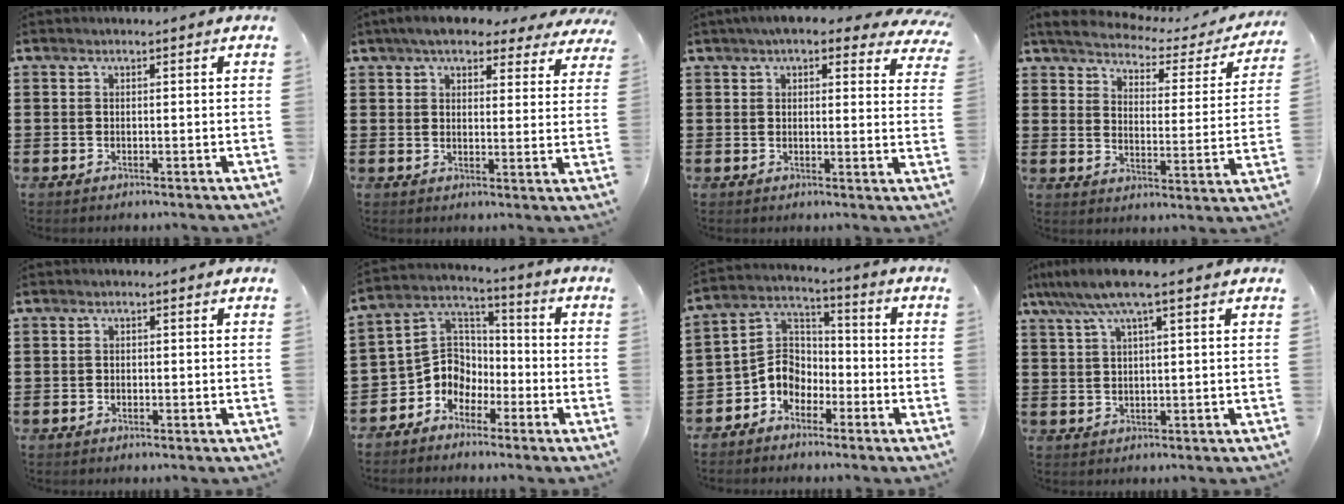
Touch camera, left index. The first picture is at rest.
{"total": 5.8, "force": [5.1, 1.7, 2.3], "torque": [-0.058, -0.007, 0.092]}
{"total": 5.1, "force": [4.2, 1.3, 2.6], "torque": [-0.057, -0.007, 0.074]}
{"total": 3.6, "force": [3.3, 0.7, 1.0], "torque": [-0.043, -0.024, 0.050]}
{"total": 0.5, "force": [-0.2, 0.4, 0.2], "torque": [-0.006, 0.001, -0.004]}
{"total": 7.0, "force": [-3.2, 5.8, 2.0], "torque": [-0.077, -0.003, -0.071]}
{"total": 6.4, "force": [-3.5, 5.0, 2.0], "torque": [-0.067, 0.004, -0.077]}
{"total": 5.9, "force": [3.4, 0.5, 4.8], "torque": [-0.102, 0.002, 0.058]}